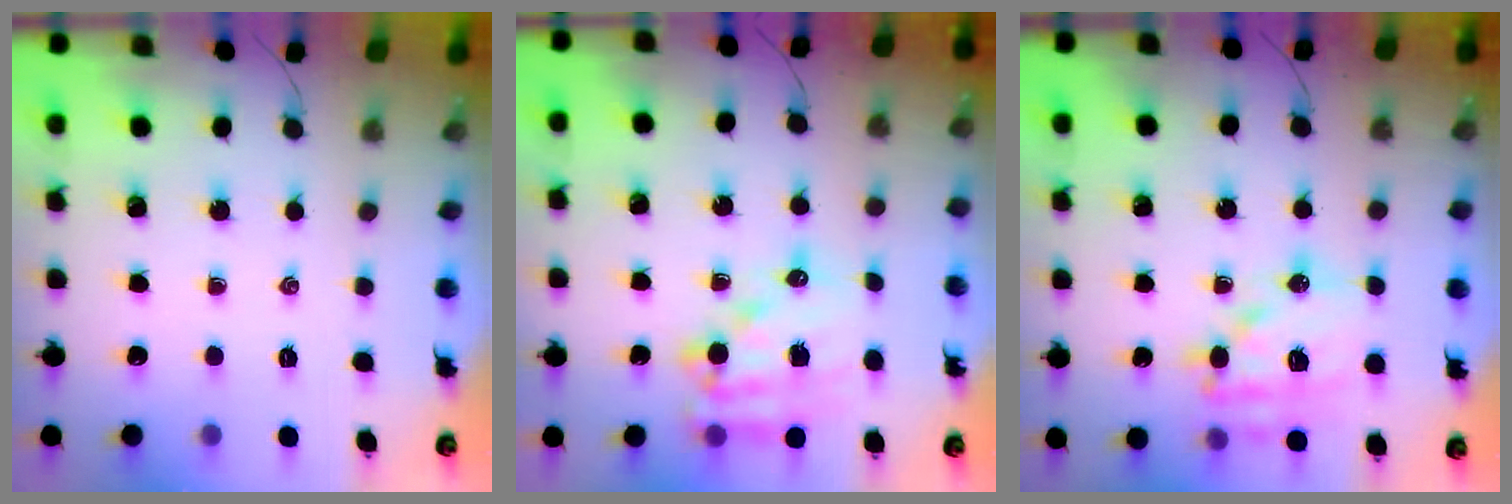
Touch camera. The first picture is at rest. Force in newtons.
{"total": 15.4, "press": 15.1, "slide": 3.4}
{"total": 15.6, "press": 15.4, "slide": 2.8}